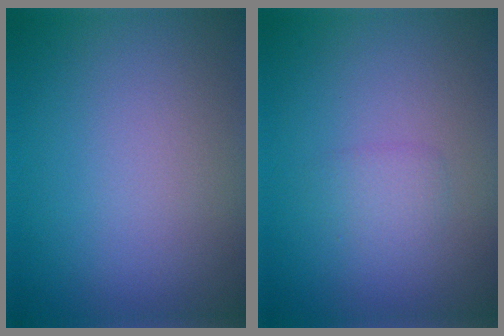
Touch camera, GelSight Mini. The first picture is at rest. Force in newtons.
{"total": 1.2, "press": 1.2, "slide": 0.1}